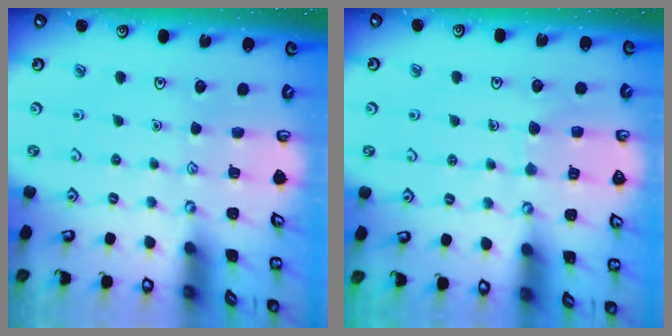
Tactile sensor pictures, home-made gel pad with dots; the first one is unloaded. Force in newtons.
{"total": 5.9, "press": 5.9, "slide": 0.5}